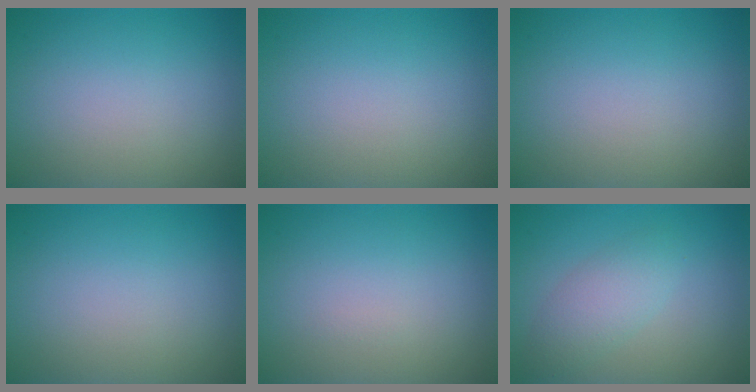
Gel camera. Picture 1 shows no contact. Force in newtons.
{"total": 0.0}
{"total": 0.0}
{"total": 0.0}
{"total": 0.0}
{"total": 2.8, "press": 2.8, "slide": 0.2}